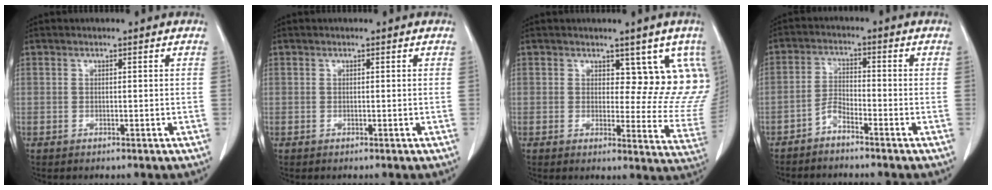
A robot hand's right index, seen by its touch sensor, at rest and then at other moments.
{"total": 0.0}
{"total": 9.9, "force": [6.2, 4.8, 6.1], "torque": [-0.046, -0.023, 0.065]}
{"total": 2.9, "force": [-2.6, 0.5, 1.3], "torque": [-0.028, 0.001, -0.054]}